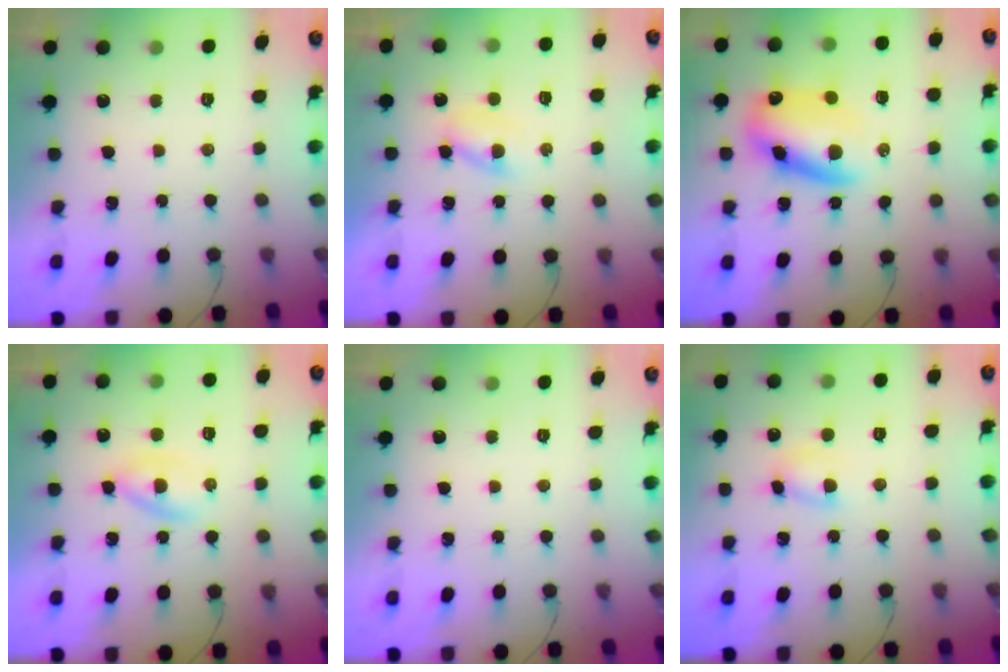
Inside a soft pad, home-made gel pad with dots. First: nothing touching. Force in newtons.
{"total": 1.9, "press": 1.7, "slide": 0.9}
{"total": 11.9, "press": 11.5, "slide": 3.0}
{"total": 3.2, "press": 3.0, "slide": 1.1}
{"total": 0.0}
{"total": 4.7, "press": 4.6, "slide": 0.9}